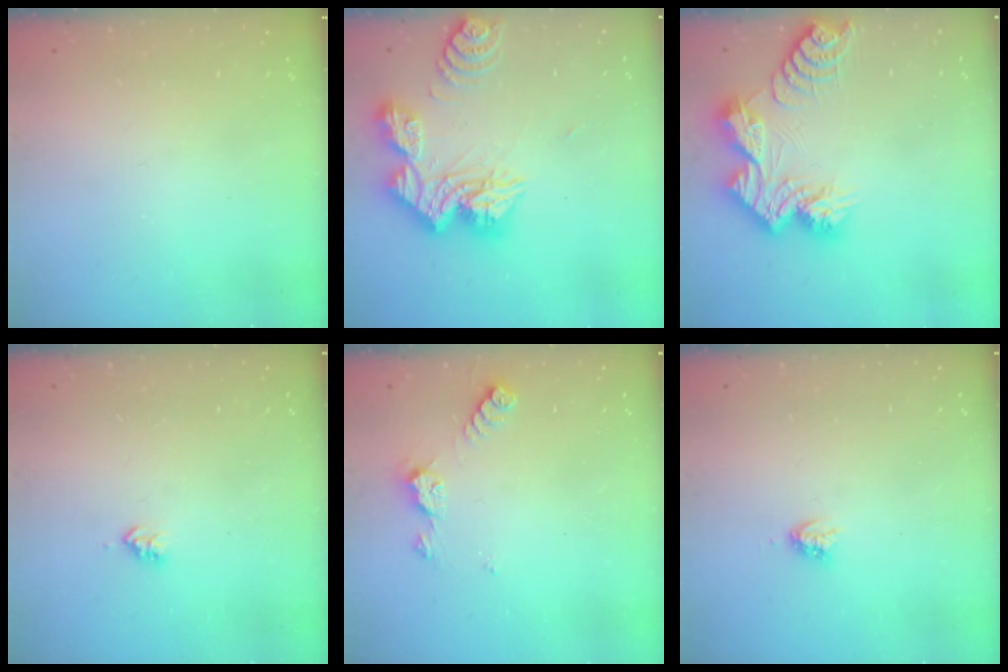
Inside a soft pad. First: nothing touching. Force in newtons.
{"total": 19.6, "press": 19.5, "slide": 1.9}
{"total": 13.3, "press": 13.3, "slide": 1.3}
{"total": 3.1, "press": 3.1, "slide": 0.4}
{"total": 5.5, "press": 5.4, "slide": 0.6}
{"total": 4.0, "press": 4.0, "slide": 0.4}